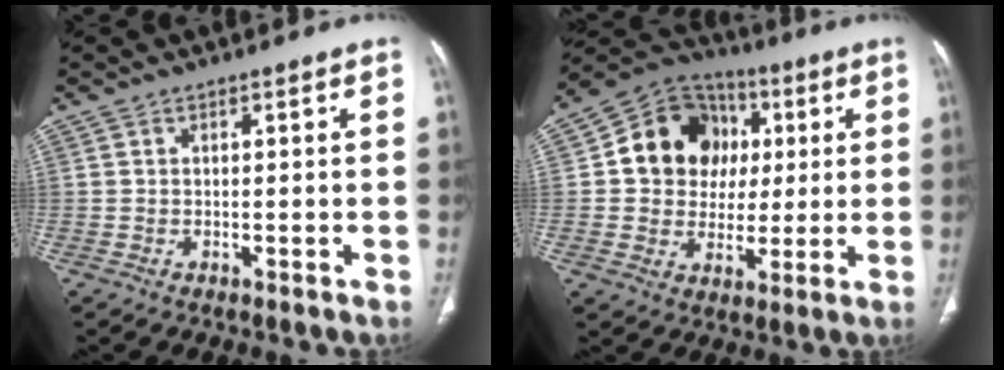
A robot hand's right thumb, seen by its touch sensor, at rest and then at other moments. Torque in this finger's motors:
{"motor_torque": [0.52, 2.53, 0.53, -0.36, 0.06]}